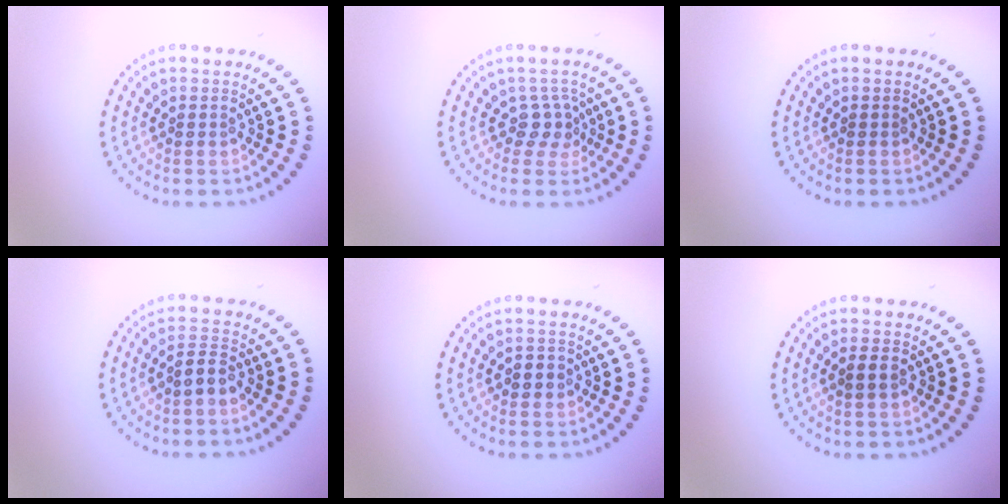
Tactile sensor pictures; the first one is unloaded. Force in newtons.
{"total": 2.1, "press": 1.5, "slide": 1.5}
{"total": 0.0}
{"total": 1.7, "press": 1.3, "slide": 1.0}
{"total": 1.2, "press": 1.1, "slide": 0.4}
{"total": 1.1, "press": 1.1, "slide": 0.2}